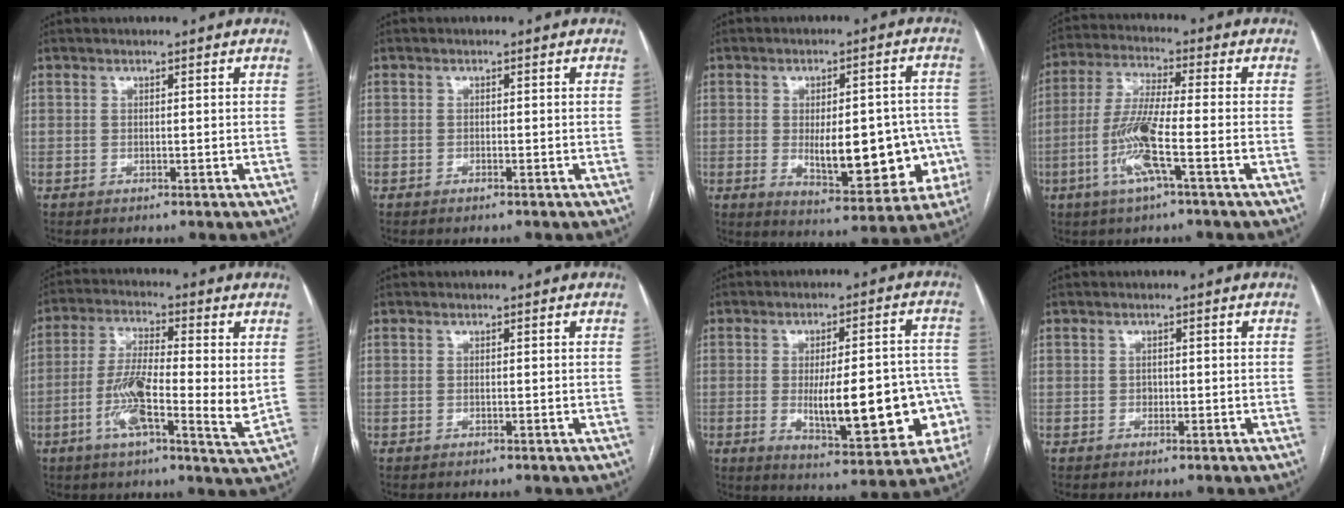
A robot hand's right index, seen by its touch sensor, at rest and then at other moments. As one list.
[{"total": 0.5, "force": [-0.4, 0.1, 0.3], "torque": [-0.011, -0.001, -0.004]}, {"total": 15.3, "force": [-2.8, 6.0, 13.8], "torque": [-0.172, 0.017, -0.018]}, {"total": 10.1, "force": [-3.4, 0.1, 9.5], "torque": [-0.198, -0.006, -0.073]}, {"total": 12.4, "force": [-1.5, 2.2, 12.1], "torque": [-0.218, -0.003, -0.036]}, {"total": 0.0}, {"total": 17.7, "force": [-3.7, 5.1, 16.6], "torque": [-0.193, 0.020, -0.031]}, {"total": 0.7, "force": [-0.2, 0.6, 0.4], "torque": [-0.004, 0.003, -0.003]}]